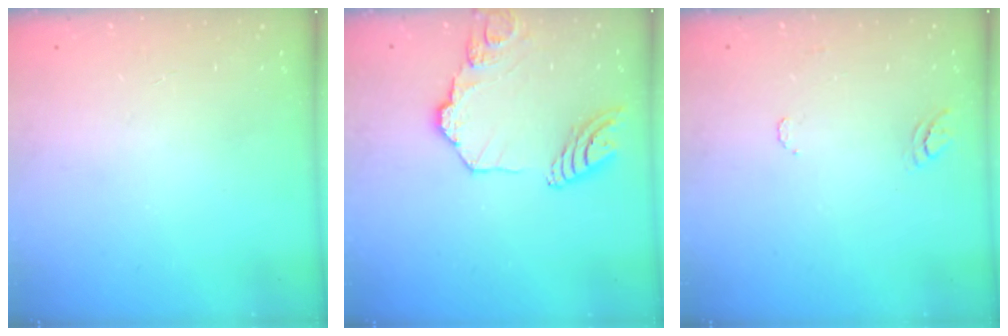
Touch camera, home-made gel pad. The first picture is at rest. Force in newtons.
{"total": 15.3, "press": 15.2, "slide": 1.6}
{"total": 6.4, "press": 6.3, "slide": 0.5}